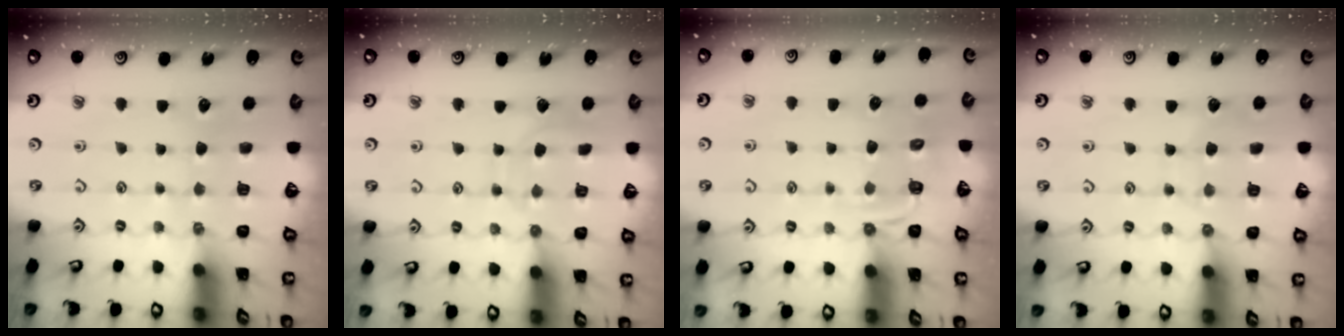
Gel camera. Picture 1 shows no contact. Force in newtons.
{"total": 6.8, "press": 6.8, "slide": 0.6}
{"total": 3.8, "press": 3.5, "slide": 1.5}
{"total": 5.2, "press": 5.1, "slide": 0.7}